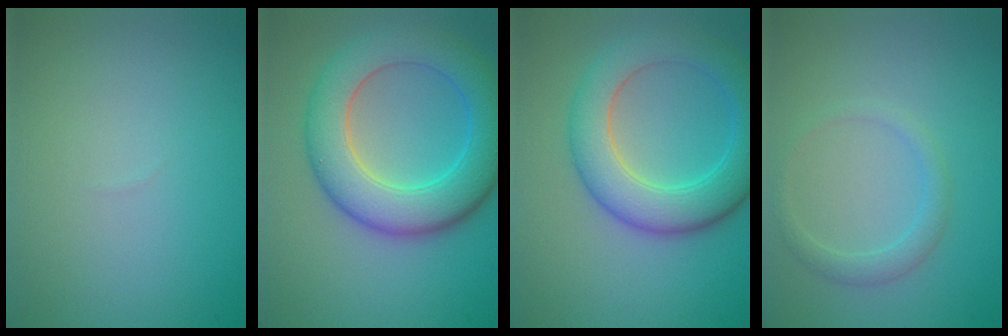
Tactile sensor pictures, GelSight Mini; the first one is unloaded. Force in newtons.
{"total": 8.1, "press": 8.1, "slide": 0.2}
{"total": 6.6, "press": 6.6, "slide": 0.1}
{"total": 1.7, "press": 1.7, "slide": 0.1}